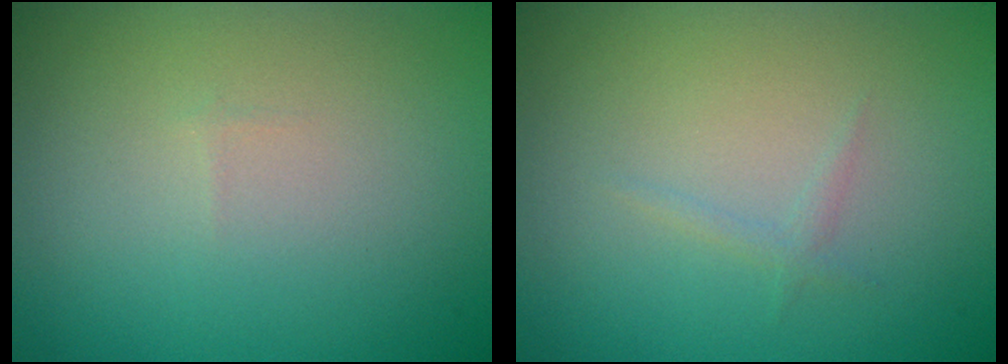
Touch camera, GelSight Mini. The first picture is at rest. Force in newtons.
{"total": 0.7, "press": 0.7, "slide": 0.1}